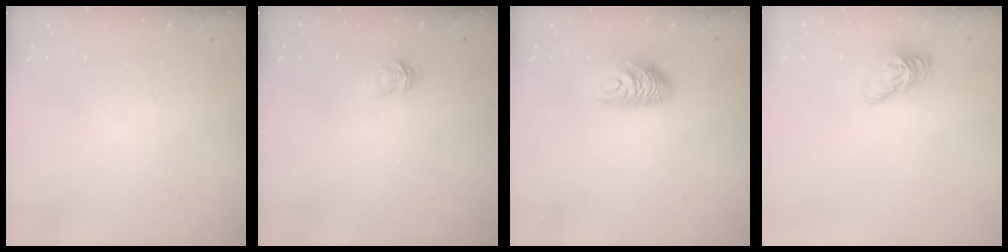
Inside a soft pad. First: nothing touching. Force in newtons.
{"total": 3.4, "press": 3.4, "slide": 0.2}
{"total": 9.5, "press": 9.4, "slide": 0.8}
{"total": 10.2, "press": 10.2, "slide": 0.3}